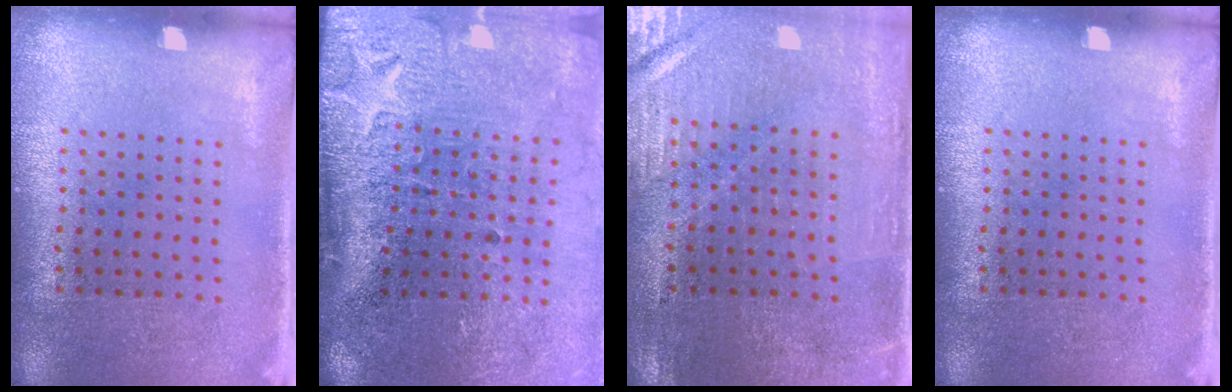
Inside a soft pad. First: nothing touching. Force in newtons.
{"total": 4.5, "press": 3.5, "slide": 2.8}
{"total": 0.7, "press": 0.6, "slide": 0.2}
{"total": 0.0}